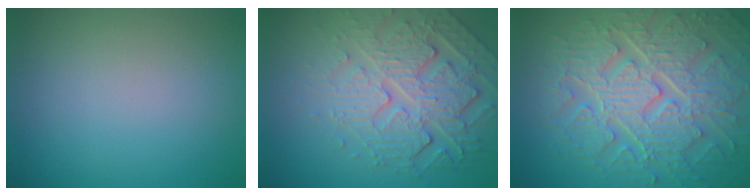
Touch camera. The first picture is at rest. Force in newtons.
{"total": 7.1, "press": 5.2, "slide": 4.8}
{"total": 9.2, "press": 6.7, "slide": 6.3}